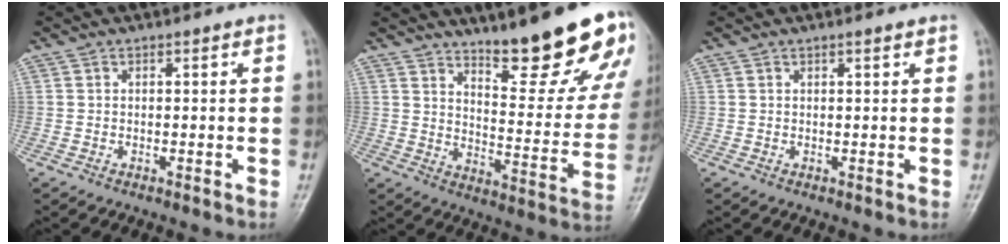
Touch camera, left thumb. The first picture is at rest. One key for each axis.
{"total": 20.5, "fx": 14.5, "fy": 4.9, "fz": 13.6, "tx": -0.140, "ty": -0.103, "tz": 0.207}
{"total": 0.8, "fx": 0.5, "fy": 0.1, "fz": 0.6, "tx": -0.008, "ty": -0.001, "tz": 0.008}